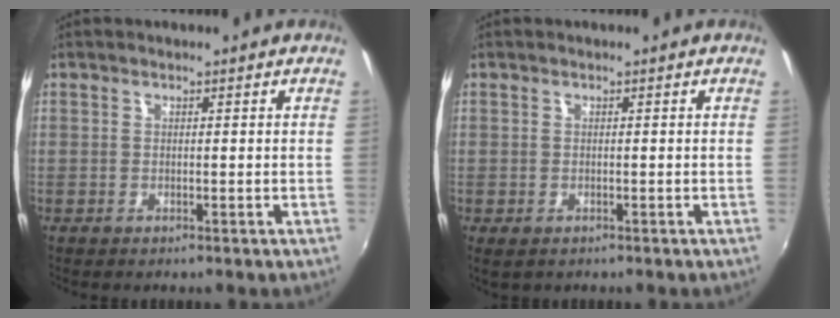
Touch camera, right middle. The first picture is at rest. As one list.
[{"total": 1.3, "force": [-0.6, 0.6, 1.0], "torque": [-0.020, -0.005, -0.006]}]